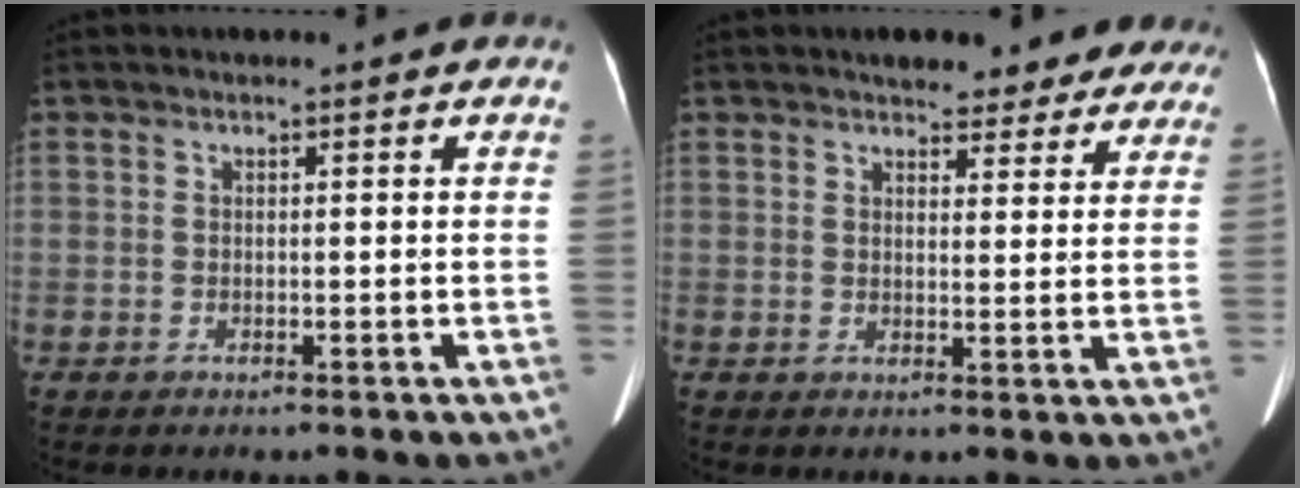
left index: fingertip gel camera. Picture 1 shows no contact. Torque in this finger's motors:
{"motor_torque": [0.71, -0.74, 0.08, 0.06]}